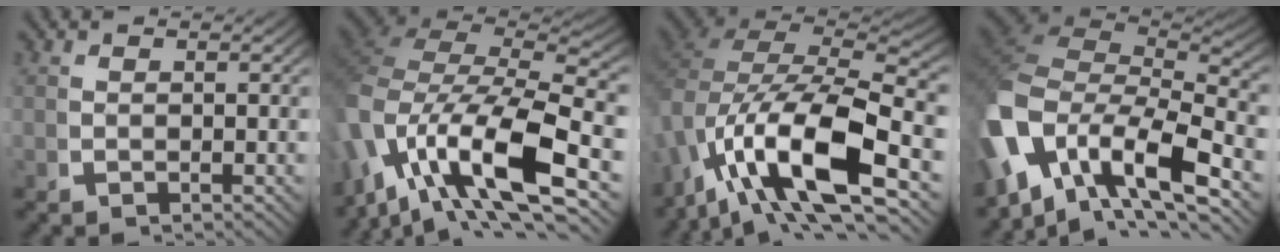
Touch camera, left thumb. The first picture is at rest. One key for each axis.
{"total": 18.8, "fx": 1.8, "fy": 13.1, "fz": 13.4, "tx": -0.251, "ty": -0.017, "tz": 0.017}
{"total": 17.9, "fx": 0.1, "fy": 12.2, "fz": 13.0, "tx": -0.239, "ty": -0.026, "tz": -0.004}
{"total": 14.7, "fx": -0.4, "fy": 9.1, "fz": 11.5, "tx": -0.264, "ty": -0.042, "tz": 0.011}